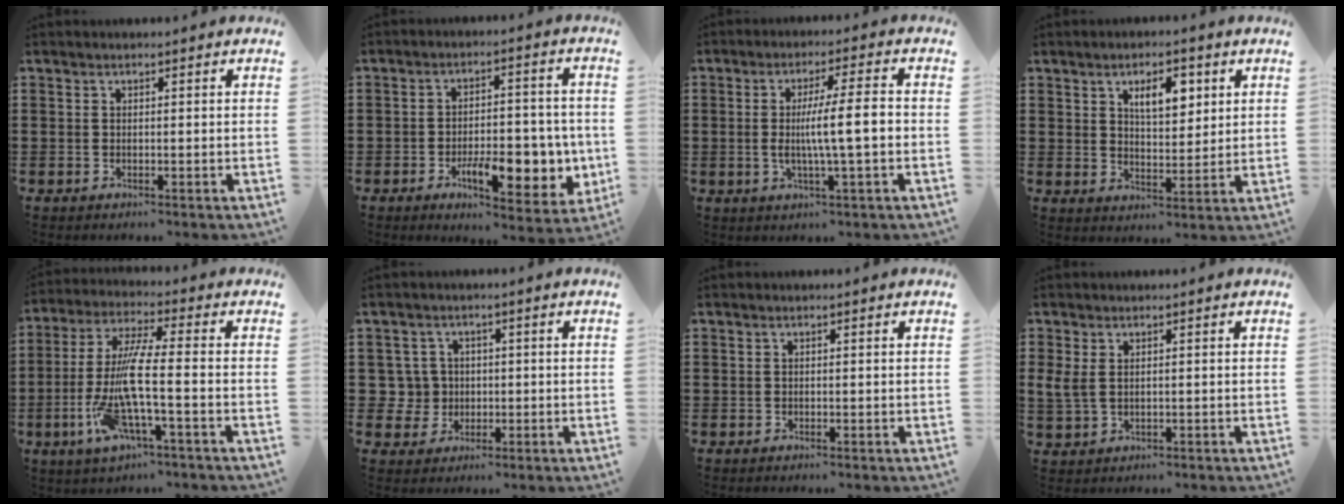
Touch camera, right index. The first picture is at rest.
{"total": 10.4, "force": [-3.0, 4.9, 8.6], "torque": [-0.122, -0.004, -0.047]}
{"total": 8.1, "force": [-0.6, 0.7, 8.1], "torque": [-0.141, 0.000, -0.014]}
{"total": 5.8, "force": [2.7, 2.6, 4.3], "torque": [-0.070, 0.001, 0.040]}
{"total": 10.1, "force": [-3.4, 1.0, 9.5], "torque": [-0.202, -0.020, -0.069]}
{"total": 4.2, "force": [-0.2, 4.1, 0.8], "torque": [-0.042, 0.010, -0.008]}
{"total": 0.0}
{"total": 2.1, "force": [0.5, 1.2, 1.6], "torque": [-0.050, 0.000, 0.004]}